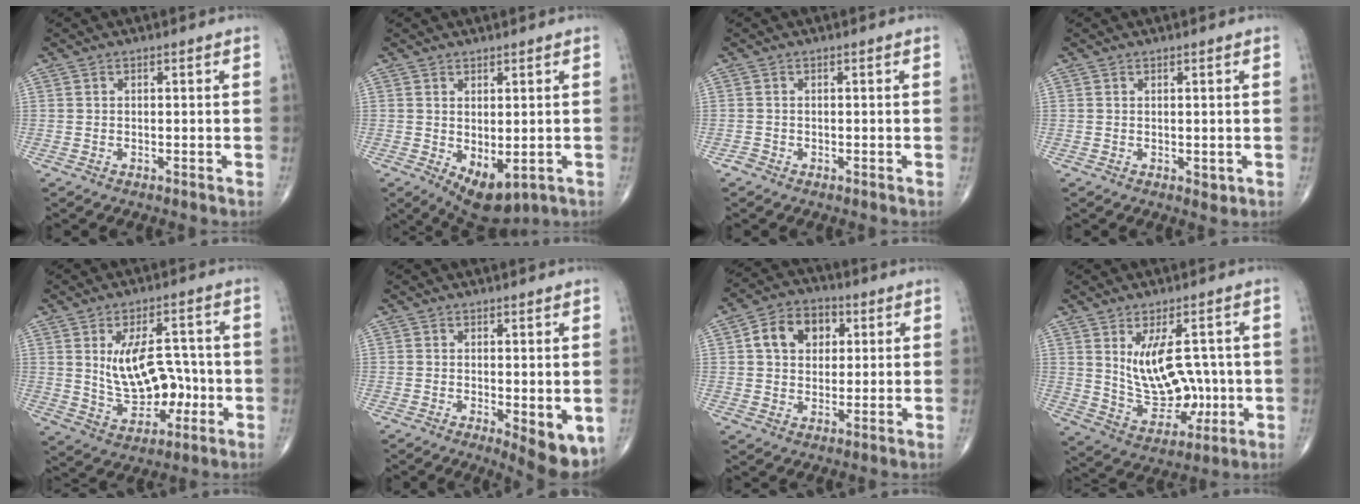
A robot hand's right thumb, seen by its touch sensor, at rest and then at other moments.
{"total": 7.4, "force": [-1.7, 3.8, 6.1], "torque": [-0.086, -0.007, -0.006]}
{"total": 0.8, "force": [-0.6, 0.6, 0.0], "torque": [0.001, 0.001, -0.017]}
{"total": 1.3, "force": [-0.1, 0.8, 1.0], "torque": [-0.012, -0.005, 0.001]}
{"total": 12.1, "force": [-0.3, 7.6, 9.4], "torque": [-0.119, 0.014, 0.010]}
{"total": 7.3, "force": [-1.8, 2.5, 6.6], "torque": [-0.085, -0.020, -0.020]}
{"total": 9.7, "force": [2.5, 7.3, 5.9], "torque": [-0.071, 0.006, 0.036]}
{"total": 12.4, "force": [1.4, 7.3, 10.0], "torque": [-0.123, -0.011, 0.045]}